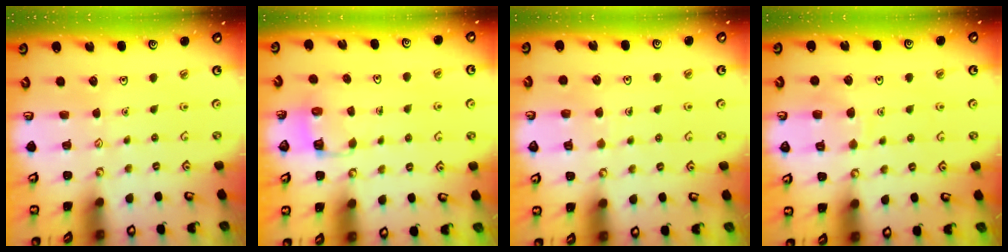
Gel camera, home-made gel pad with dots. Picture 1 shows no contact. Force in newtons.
{"total": 3.1, "press": 3.1, "slide": 0.3}
{"total": 5.6, "press": 5.6, "slide": 0.5}
{"total": 7.3, "press": 7.2, "slide": 0.8}